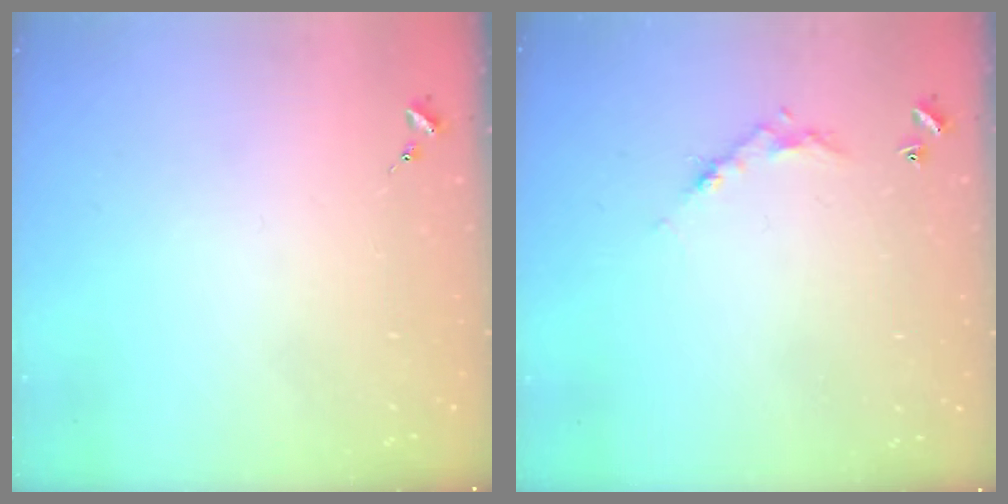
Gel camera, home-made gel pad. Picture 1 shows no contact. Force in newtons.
{"total": 5.2, "press": 5.2, "slide": 0.3}